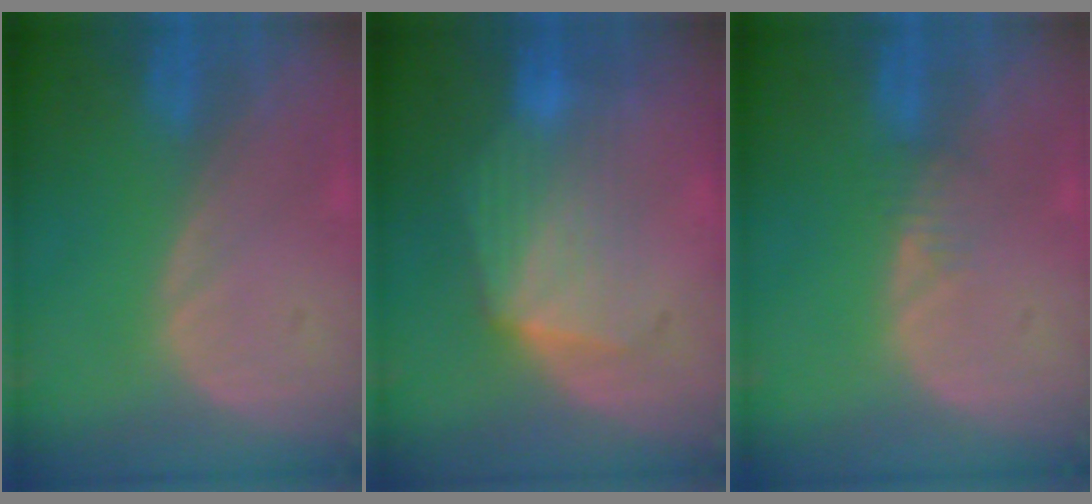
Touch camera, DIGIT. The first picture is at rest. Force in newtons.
{"total": 7.1, "press": 6.6, "slide": 2.7}
{"total": 1.5, "press": 1.5, "slide": 0.2}